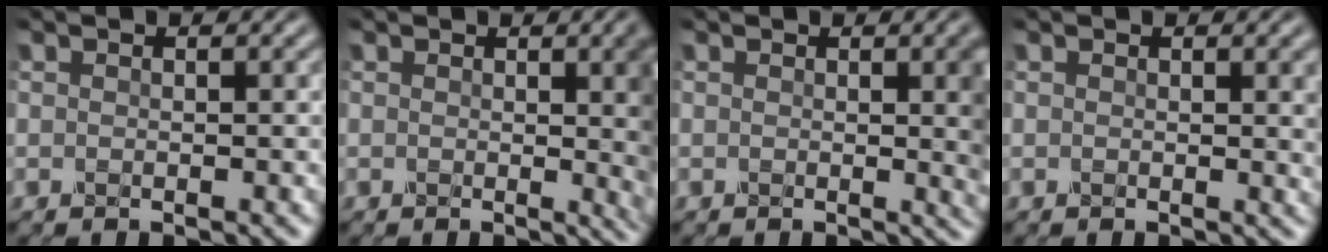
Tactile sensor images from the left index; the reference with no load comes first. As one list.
[{"total": 5.8, "force": [0.7, 1.9, 5.5], "torque": [-0.038, -0.001, 0.011]}, {"total": 3.7, "force": [0.4, 1.0, 3.6], "torque": [-0.030, 0.003, 0.003]}, {"total": 1.5, "force": [0.4, 0.3, 1.4], "torque": [-0.012, 0.001, 0.005]}]